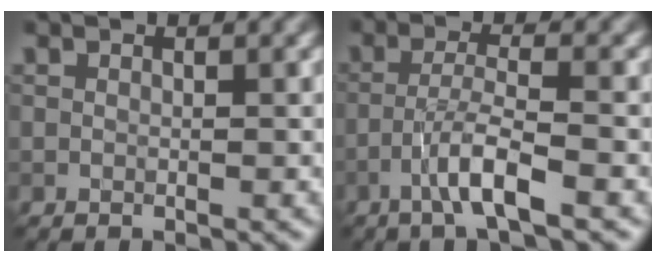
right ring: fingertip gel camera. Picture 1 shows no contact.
{"total": 3.9, "force": [-2.1, 0.2, 3.3], "torque": [-0.062, 0.016, -0.046]}